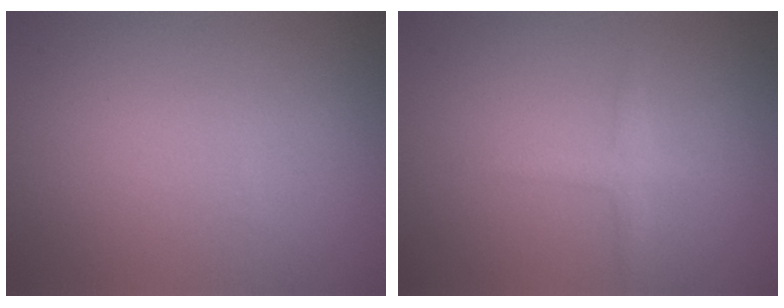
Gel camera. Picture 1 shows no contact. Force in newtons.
{"total": 1.3, "press": 1.3, "slide": 0.1}